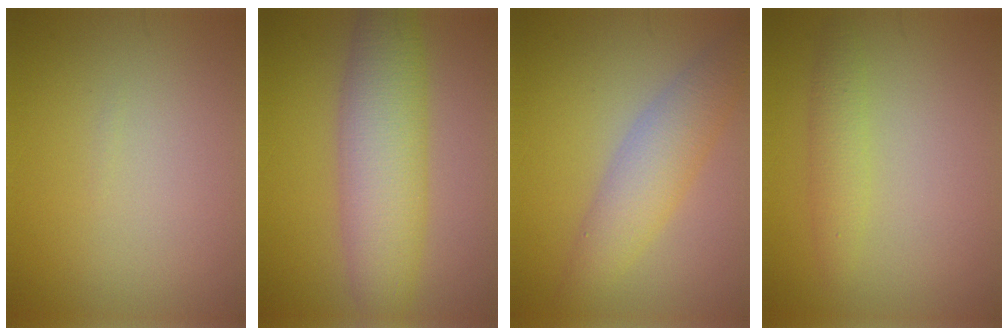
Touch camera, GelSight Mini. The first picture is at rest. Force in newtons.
{"total": 7.1, "press": 7.1, "slide": 0.2}
{"total": 4.5, "press": 4.5, "slide": 0.1}
{"total": 2.0, "press": 2.0, "slide": 0.1}